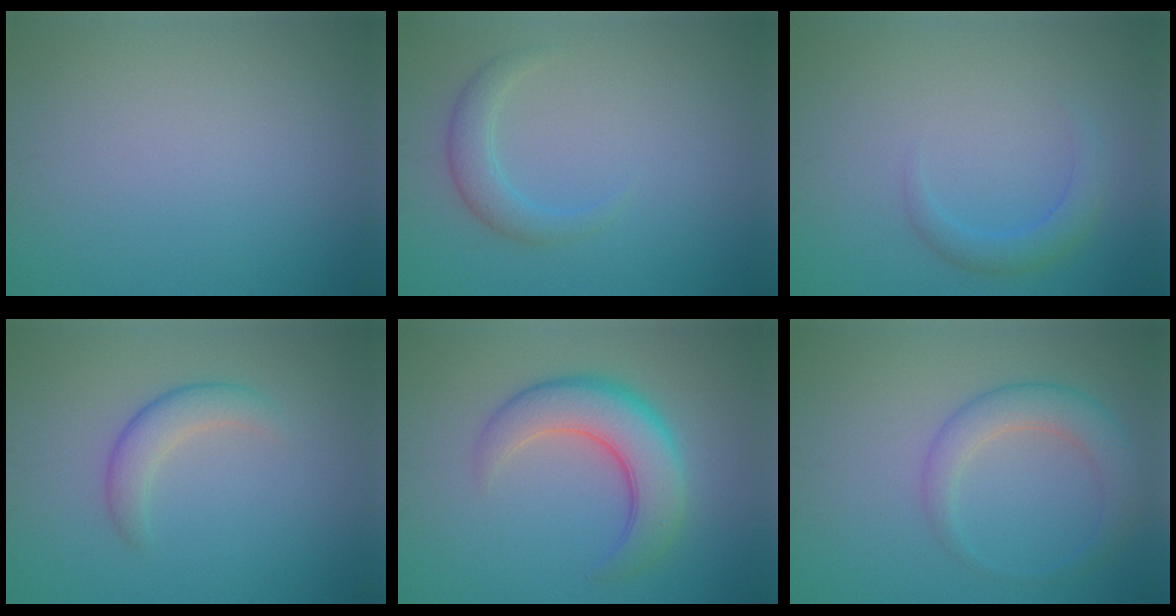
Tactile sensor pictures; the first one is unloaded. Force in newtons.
{"total": 2.4, "press": 2.4, "slide": 0.1}
{"total": 2.1, "press": 2.1, "slide": 0.3}
{"total": 2.8, "press": 2.8, "slide": 0.2}
{"total": 6.6, "press": 6.5, "slide": 0.5}
{"total": 3.7, "press": 3.7, "slide": 0.2}